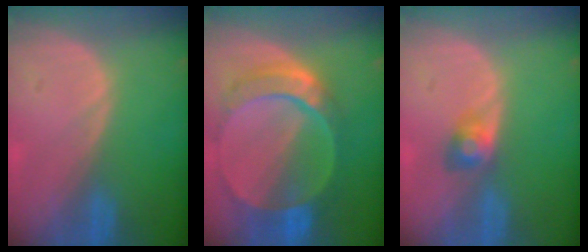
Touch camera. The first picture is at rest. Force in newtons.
{"total": 9.6, "press": 8.3, "slide": 4.8}
{"total": 2.6, "press": 2.6, "slide": 0.1}